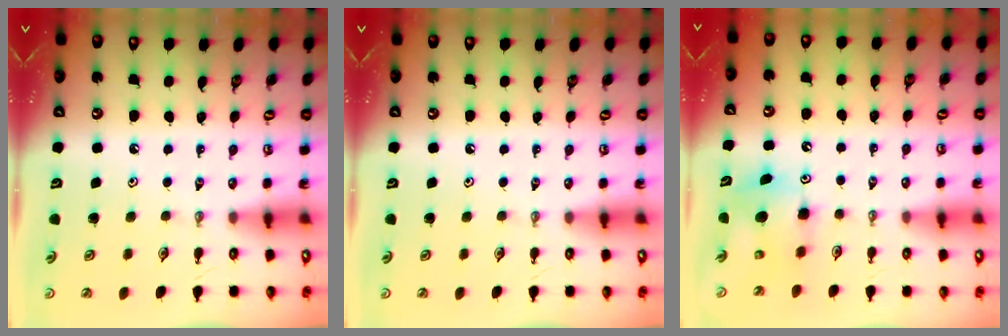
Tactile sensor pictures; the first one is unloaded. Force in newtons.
{"total": 0.0}
{"total": 7.6, "press": 7.6, "slide": 0.4}